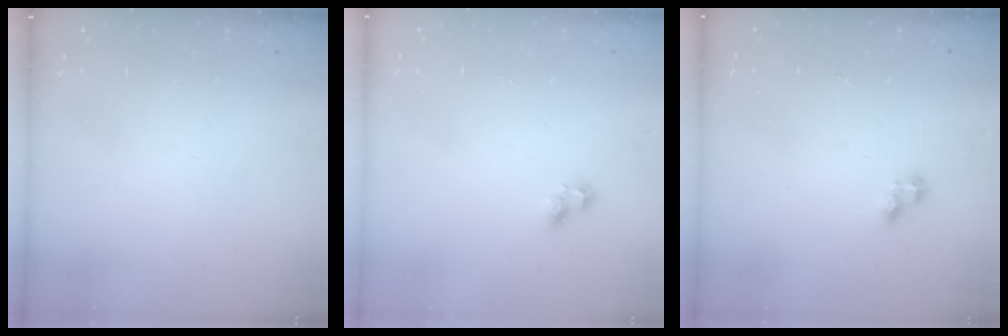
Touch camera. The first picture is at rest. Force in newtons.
{"total": 4.6, "press": 4.3, "slide": 1.8}
{"total": 2.1, "press": 2.1, "slide": 0.3}